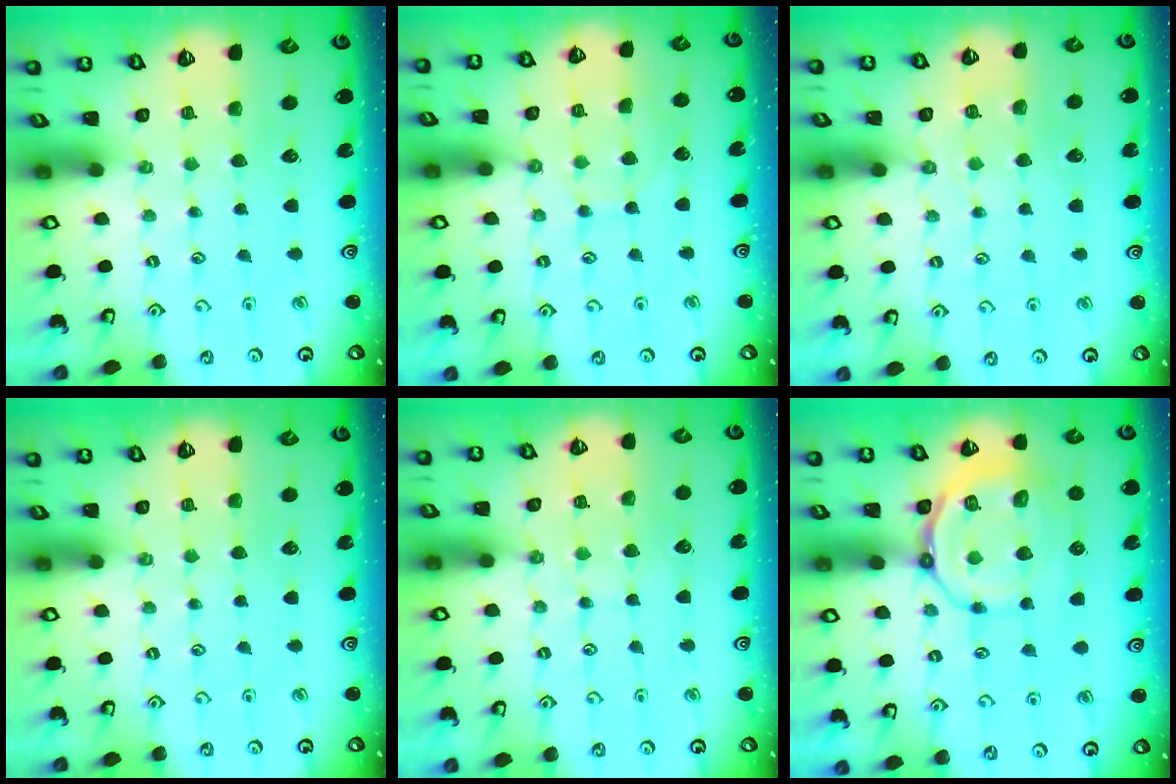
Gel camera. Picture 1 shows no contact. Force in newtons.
{"total": 5.1, "press": 5.1, "slide": 0.6}
{"total": 3.2, "press": 3.1, "slide": 0.7}
{"total": 0.0}
{"total": 5.3, "press": 5.3, "slide": 0.7}
{"total": 13.0, "press": 12.8, "slide": 2.0}